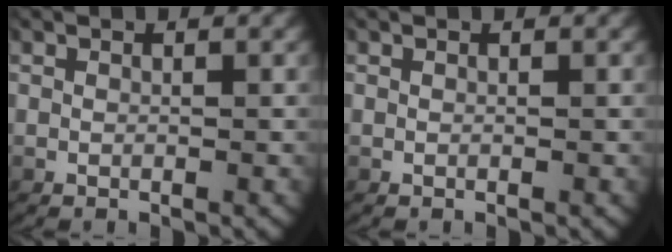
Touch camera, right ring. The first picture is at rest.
{"total": 0.0}